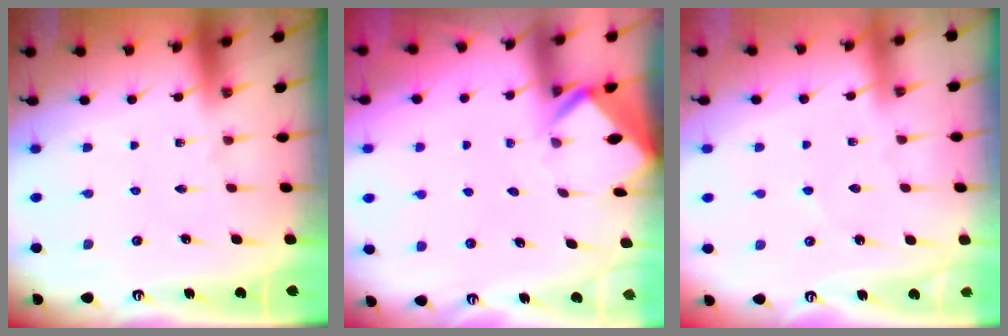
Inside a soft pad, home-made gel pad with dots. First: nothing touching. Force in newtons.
{"total": 2.8, "press": 2.8, "slide": 0.2}
{"total": 1.8, "press": 1.8, "slide": 0.2}